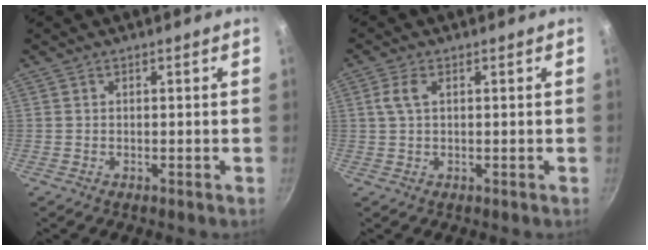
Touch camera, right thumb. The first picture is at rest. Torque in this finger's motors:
{"motor_torque": [0.28, 0.47, 0.49, -0.13, 0.02]}